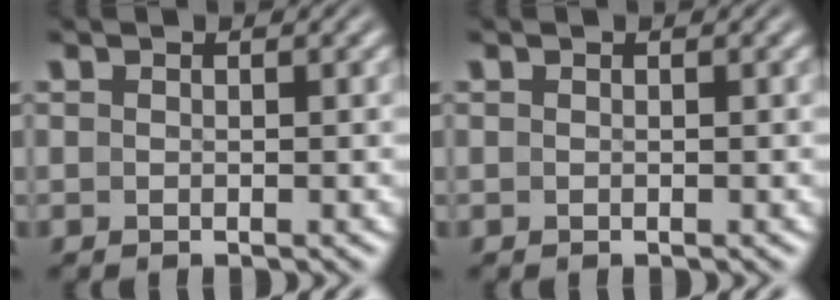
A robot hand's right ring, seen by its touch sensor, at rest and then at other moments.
{"total": 0.0}